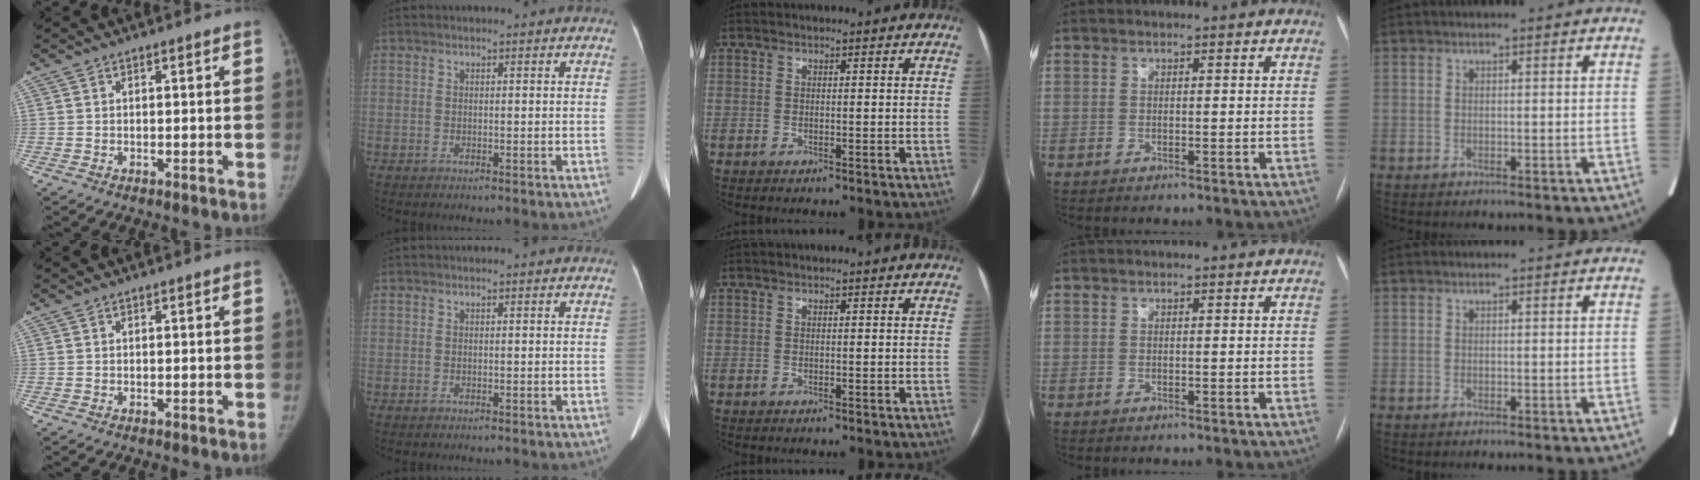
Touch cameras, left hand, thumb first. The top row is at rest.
{}